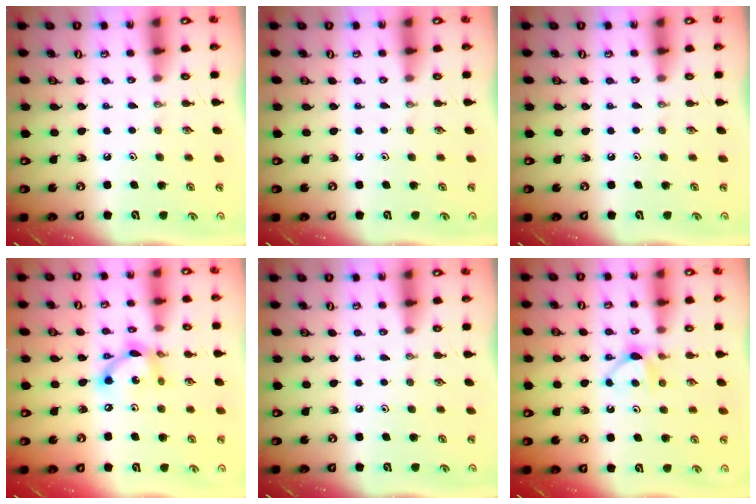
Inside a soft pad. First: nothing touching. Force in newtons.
{"total": 0.0}
{"total": 0.0}
{"total": 11.4, "press": 11.3, "slide": 1.0}
{"total": 0.0}
{"total": 5.5, "press": 5.5, "slide": 0.7}